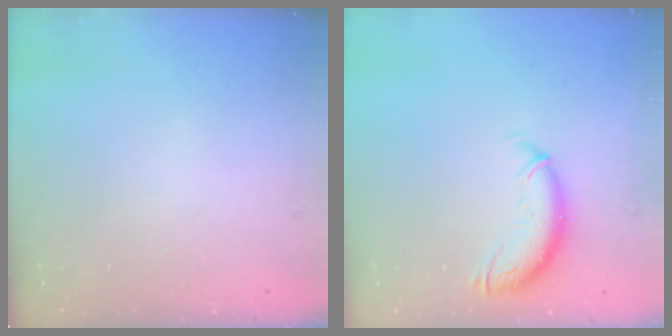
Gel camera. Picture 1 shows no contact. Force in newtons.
{"total": 10.4, "press": 10.3, "slide": 0.9}